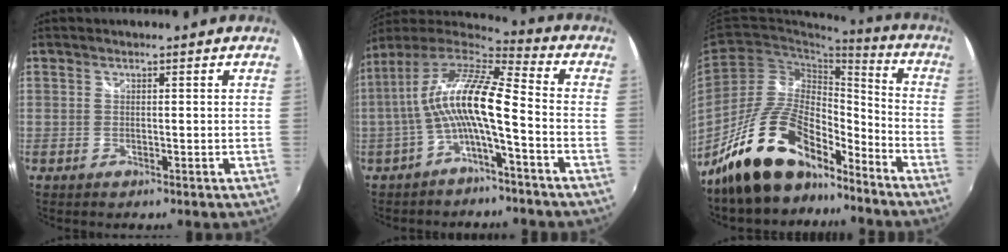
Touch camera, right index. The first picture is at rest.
{"total": 13.1, "force": [-1.7, 1.9, 12.8], "torque": [-0.245, 0.016, -0.036]}
{"total": 17.2, "force": [-13.2, 7.0, 8.6], "torque": [-0.167, 0.028, -0.226]}